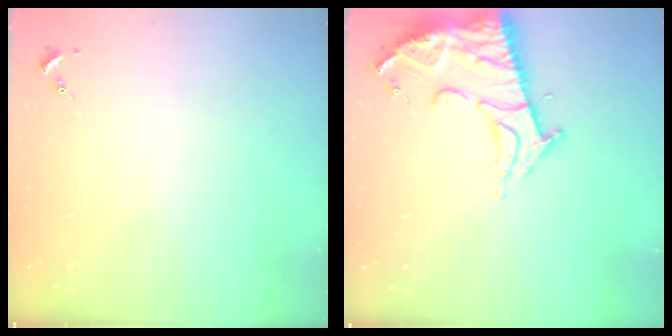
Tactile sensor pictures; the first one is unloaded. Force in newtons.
{"total": 14.4, "press": 14.3, "slide": 1.2}